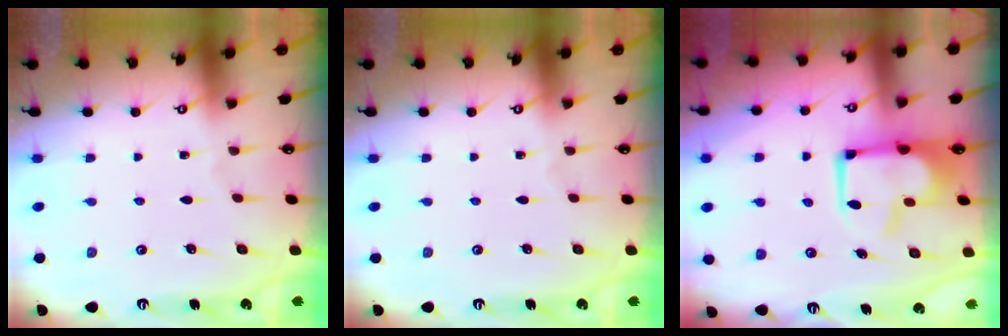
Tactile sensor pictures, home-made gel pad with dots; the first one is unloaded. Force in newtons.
{"total": 0.0}
{"total": 2.8, "press": 2.7, "slide": 0.8}